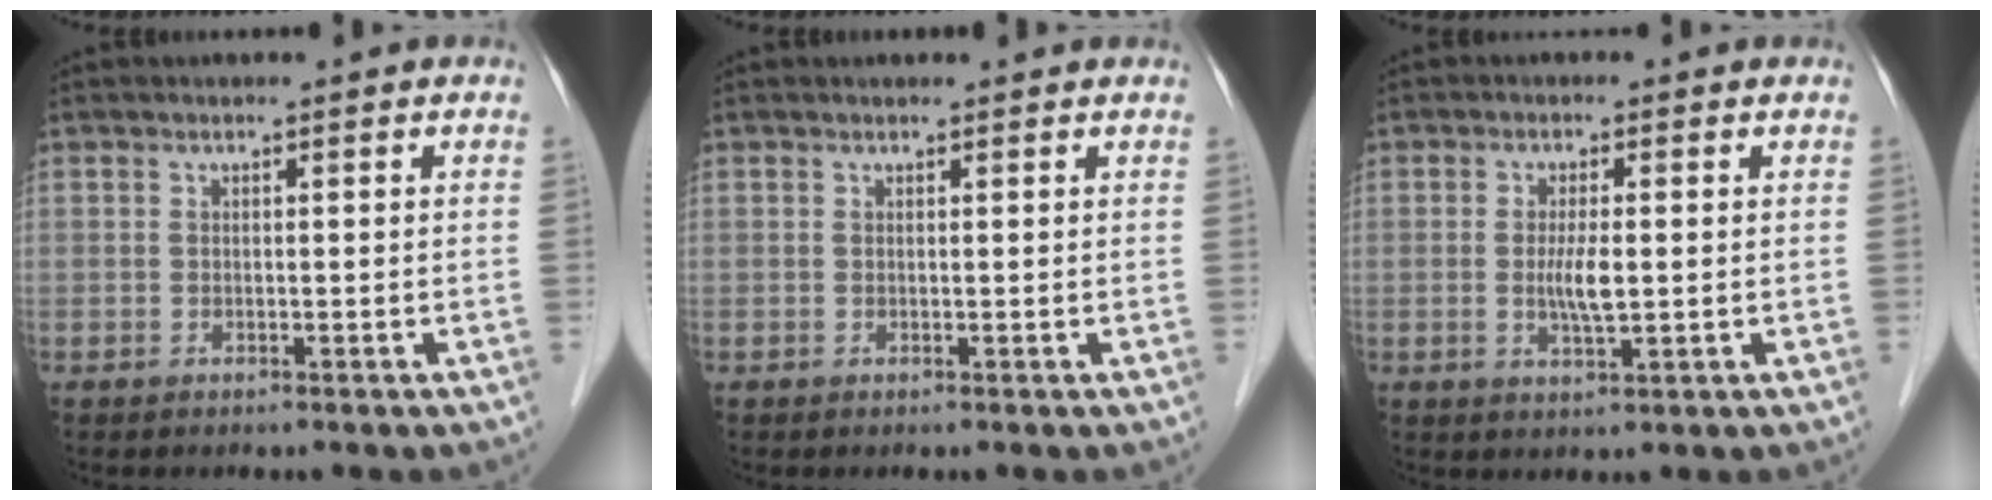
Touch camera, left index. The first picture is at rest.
{"total": 1.4, "force": [1.4, 0.2, 0.2], "torque": [-0.013, 0.010, 0.016]}
{"total": 3.8, "force": [-0.1, 0.7, 3.8], "torque": [-0.076, -0.005, 0.000]}